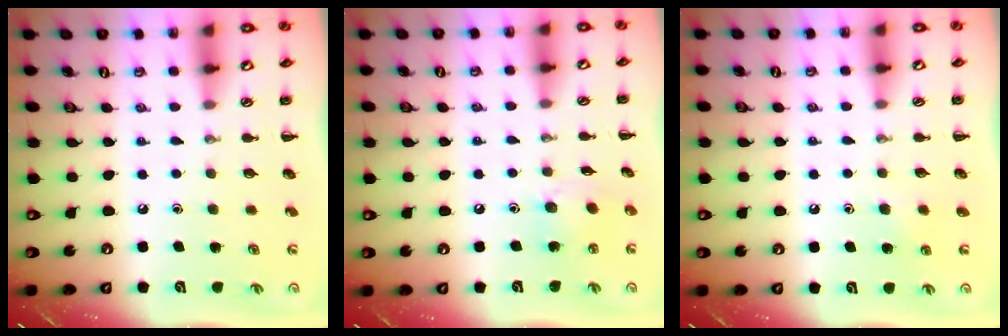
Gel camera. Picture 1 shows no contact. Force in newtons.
{"total": 7.0, "press": 6.9, "slide": 0.6}
{"total": 2.9, "press": 2.6, "slide": 1.3}